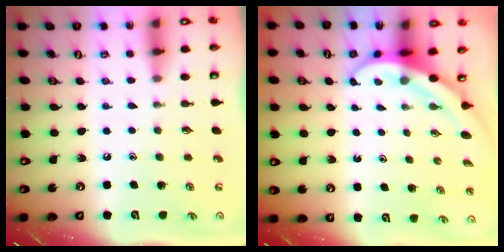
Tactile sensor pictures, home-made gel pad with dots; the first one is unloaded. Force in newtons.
{"total": 4.4, "press": 4.4, "slide": 0.3}